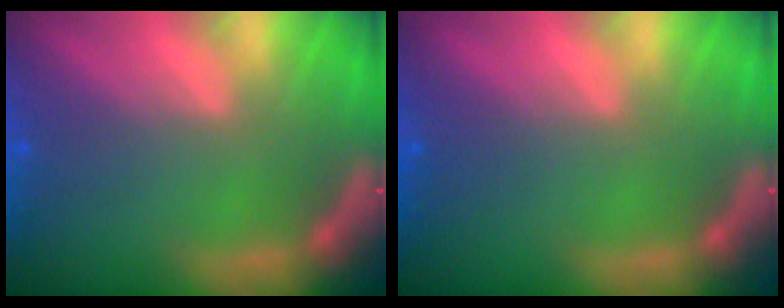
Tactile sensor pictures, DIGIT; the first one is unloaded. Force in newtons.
{"total": 0.0}